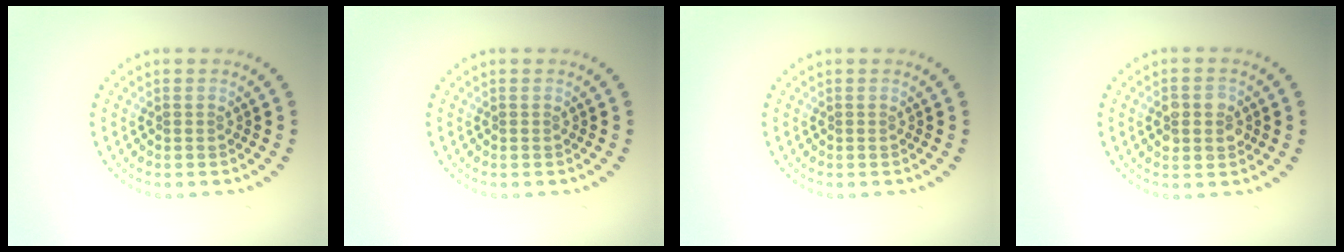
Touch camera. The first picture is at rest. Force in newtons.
{"total": 0.0}
{"total": 0.0}
{"total": 2.9, "press": 2.9, "slide": 0.3}